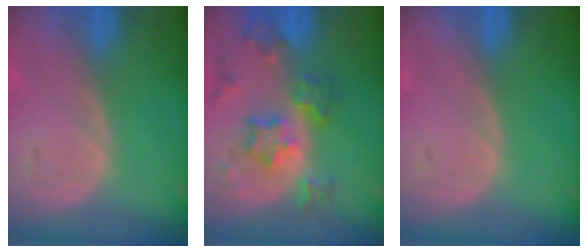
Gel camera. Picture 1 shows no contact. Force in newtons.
{"total": 8.6, "press": 7.6, "slide": 4.1}
{"total": 0.0}